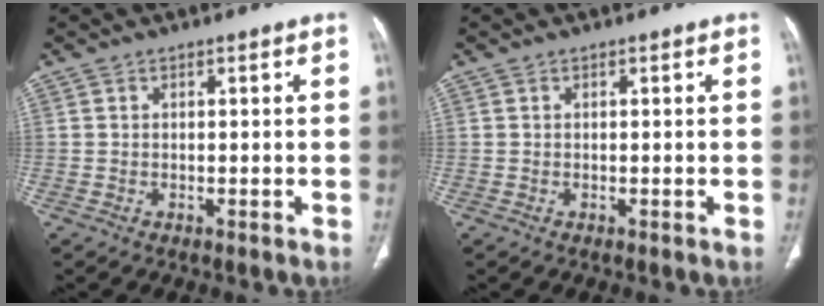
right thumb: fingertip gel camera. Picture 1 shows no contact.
{"total": 0.0}